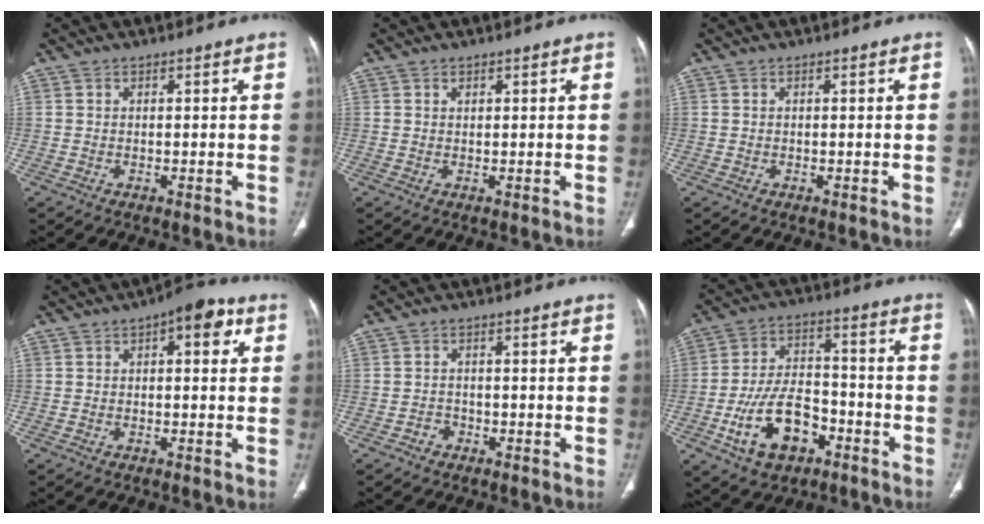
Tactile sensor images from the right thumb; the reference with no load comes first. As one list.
[{"total": 0.6, "force": [0.4, 0.4, 0.3], "torque": [0.003, -0.003, 0.006]}, {"total": 0.0}, {"total": 7.0, "force": [2.7, 3.1, 5.6], "torque": [-0.052, 0.012, 0.026]}, {"total": 1.6, "force": [-0.9, 1.3, 0.3], "torque": [0.000, 0.008, -0.020]}, {"total": 14.3, "force": [-6.1, 8.7, 9.6], "torque": [-0.157, 0.038, -0.101]}]